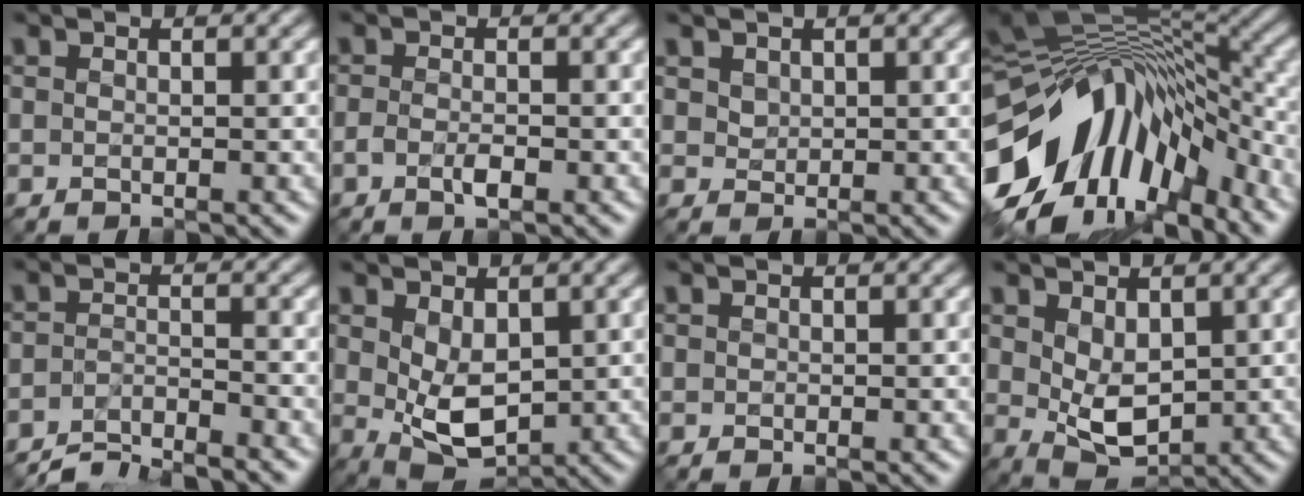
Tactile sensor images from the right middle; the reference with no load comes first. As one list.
[{"total": 1.7, "force": [-0.8, 0.6, 1.3], "torque": [-0.029, -0.002, -0.017]}, {"total": 1.0, "force": [0.6, 0.7, 0.3], "torque": [-0.005, -0.003, 0.016]}, {"total": 15.8, "force": [-4.8, 9.3, 11.8], "torque": [-0.213, -0.002, -0.075]}, {"total": 4.3, "force": [-4.1, 0.7, 1.2], "torque": [-0.020, -0.002, -0.078]}, {"total": 4.8, "force": [0.5, 2.9, 3.8], "torque": [-0.077, -0.010, 0.022]}, {"total": 0.0}, {"total": 4.2, "force": [0.6, 2.7, 3.2], "torque": [-0.065, -0.008, 0.025]}]